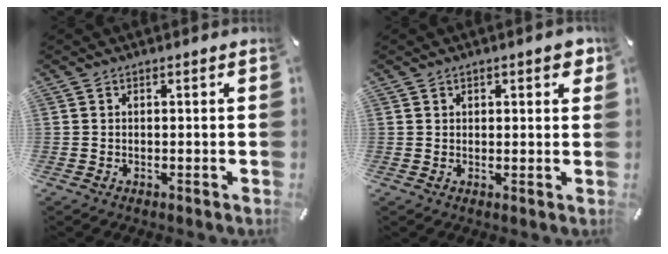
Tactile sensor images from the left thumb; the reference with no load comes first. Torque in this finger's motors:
{"motor_torque": [0.08, -0.31, 0.03, 0.11, 0.00]}